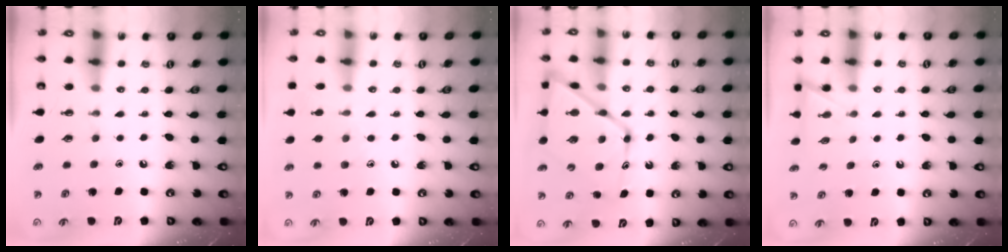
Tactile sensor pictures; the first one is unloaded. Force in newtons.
{"total": 8.4, "press": 8.4, "slide": 0.6}
{"total": 16.3, "press": 16.3, "slide": 1.5}
{"total": 3.1, "press": 3.1, "slide": 0.4}